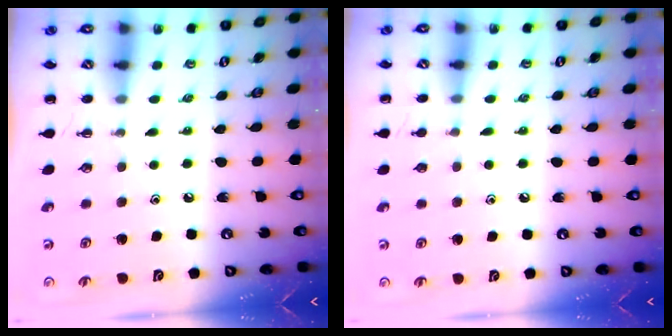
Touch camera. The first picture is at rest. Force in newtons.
{"total": 2.6, "press": 2.4, "slide": 1.0}